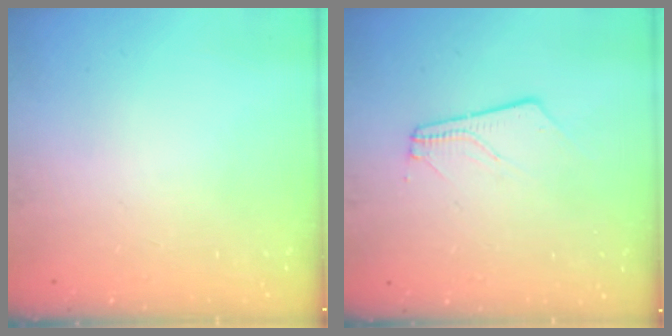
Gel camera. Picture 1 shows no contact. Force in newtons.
{"total": 4.9, "press": 4.9, "slide": 0.7}